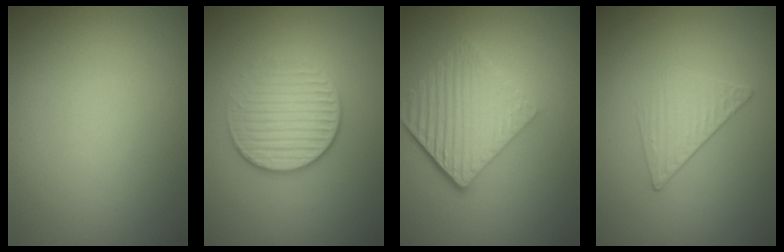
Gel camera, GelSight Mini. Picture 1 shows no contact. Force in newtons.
{"total": 3.2, "press": 2.9, "slide": 1.4}
{"total": 5.8, "press": 4.2, "slide": 4.1}
{"total": 1.6, "press": 1.0, "slide": 1.2}